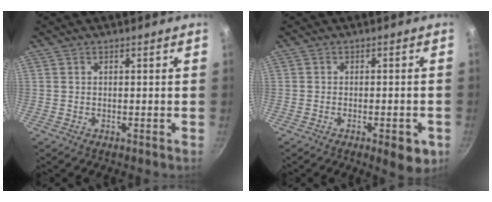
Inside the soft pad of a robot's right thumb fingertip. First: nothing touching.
{"total": 6.2, "force": [-2.6, 2.5, 5.0], "torque": [-0.044, 0.011, -0.029]}